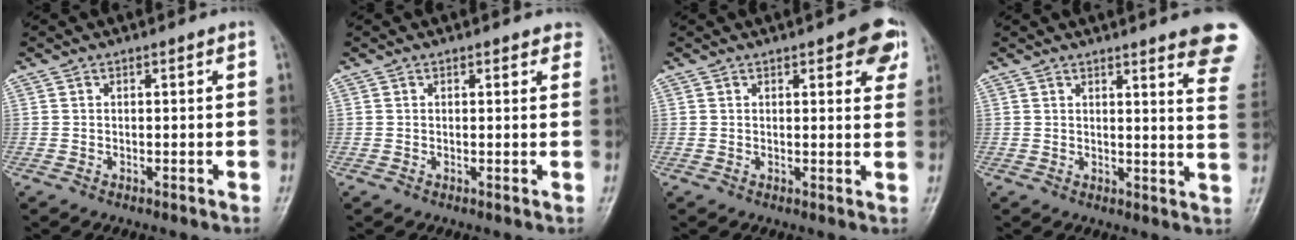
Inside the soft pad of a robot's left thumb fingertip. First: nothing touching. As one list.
[{"total": 2.1, "force": [1.5, 1.2, 0.8], "torque": [0.016, -0.003, 0.006]}, {"total": 6.7, "force": [3.3, 2.6, 5.1], "torque": [-0.034, -0.009, 0.031]}, {"total": 12.9, "force": [9.3, 1.9, 8.6], "torque": [-0.075, -0.047, 0.091]}]